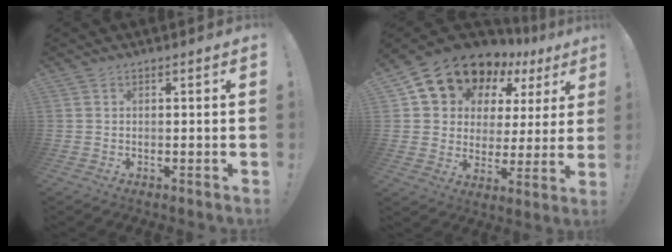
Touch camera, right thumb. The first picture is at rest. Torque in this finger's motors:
{"motor_torque": [1.49, 3.09, 0.34, 0.18, 0.10]}